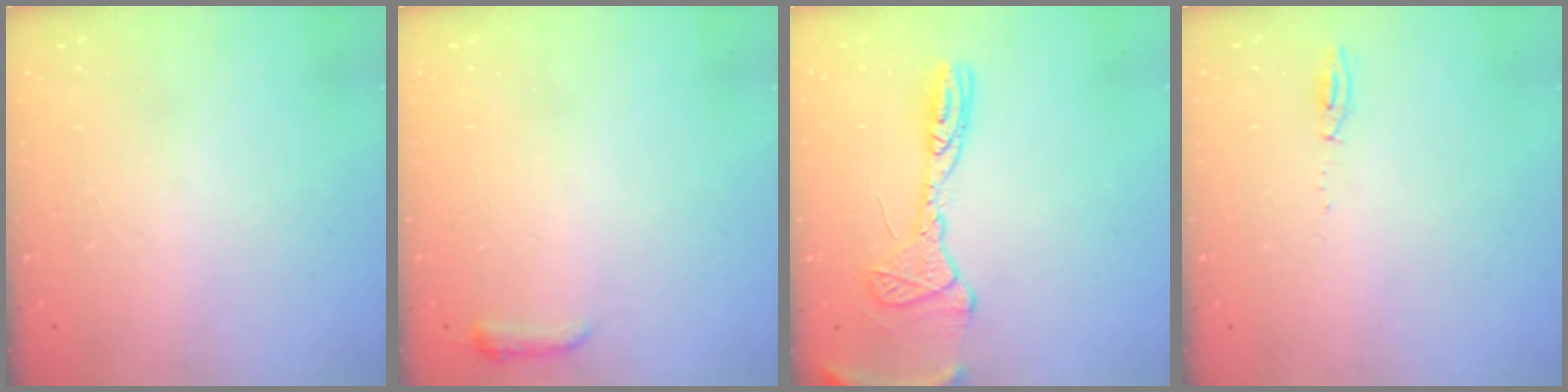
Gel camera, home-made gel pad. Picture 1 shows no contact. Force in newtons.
{"total": 3.6, "press": 3.5, "slide": 0.6}
{"total": 14.7, "press": 14.6, "slide": 1.4}
{"total": 4.8, "press": 4.7, "slide": 1.0}